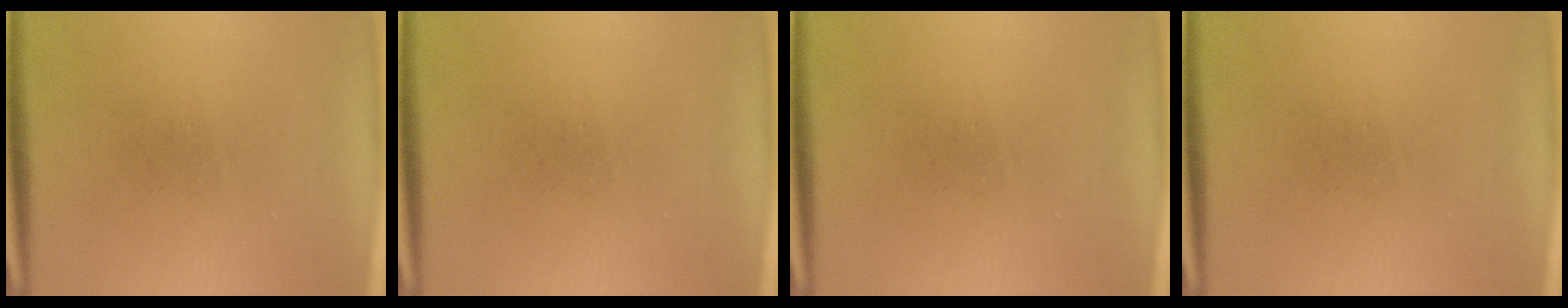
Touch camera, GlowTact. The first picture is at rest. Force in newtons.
{"total": 0.0}
{"total": 0.0}
{"total": 0.0}